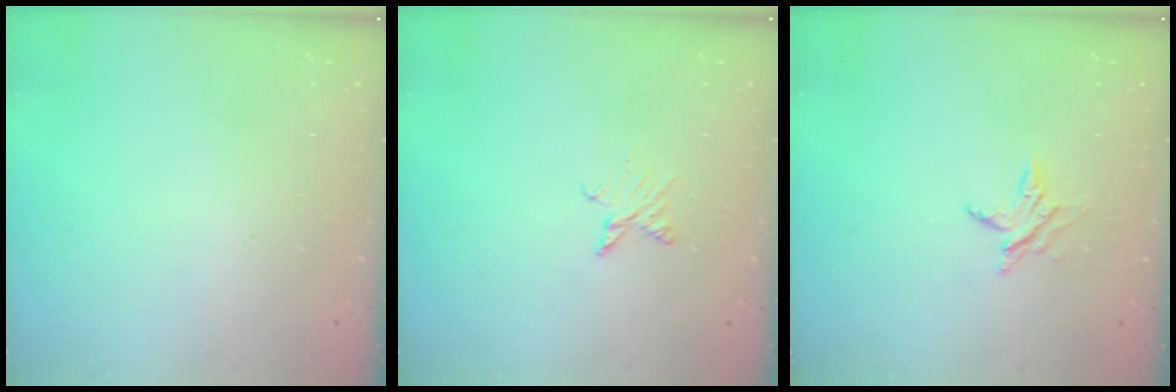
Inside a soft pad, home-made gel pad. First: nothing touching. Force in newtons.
{"total": 3.1, "press": 3.1, "slide": 0.4}
{"total": 5.2, "press": 5.2, "slide": 0.6}